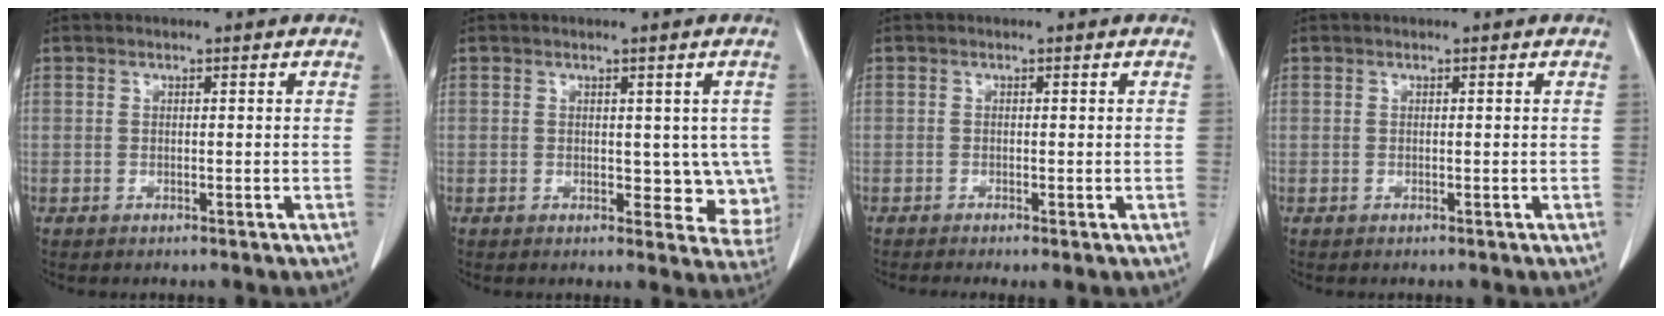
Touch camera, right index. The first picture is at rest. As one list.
[{"total": 6.2, "force": [0.1, 4.1, 4.7], "torque": [-0.024, -0.002, 0.005]}, {"total": 1.4, "force": [-0.8, 0.2, 1.1], "torque": [-0.021, -0.005, -0.015]}, {"total": 0.0}]